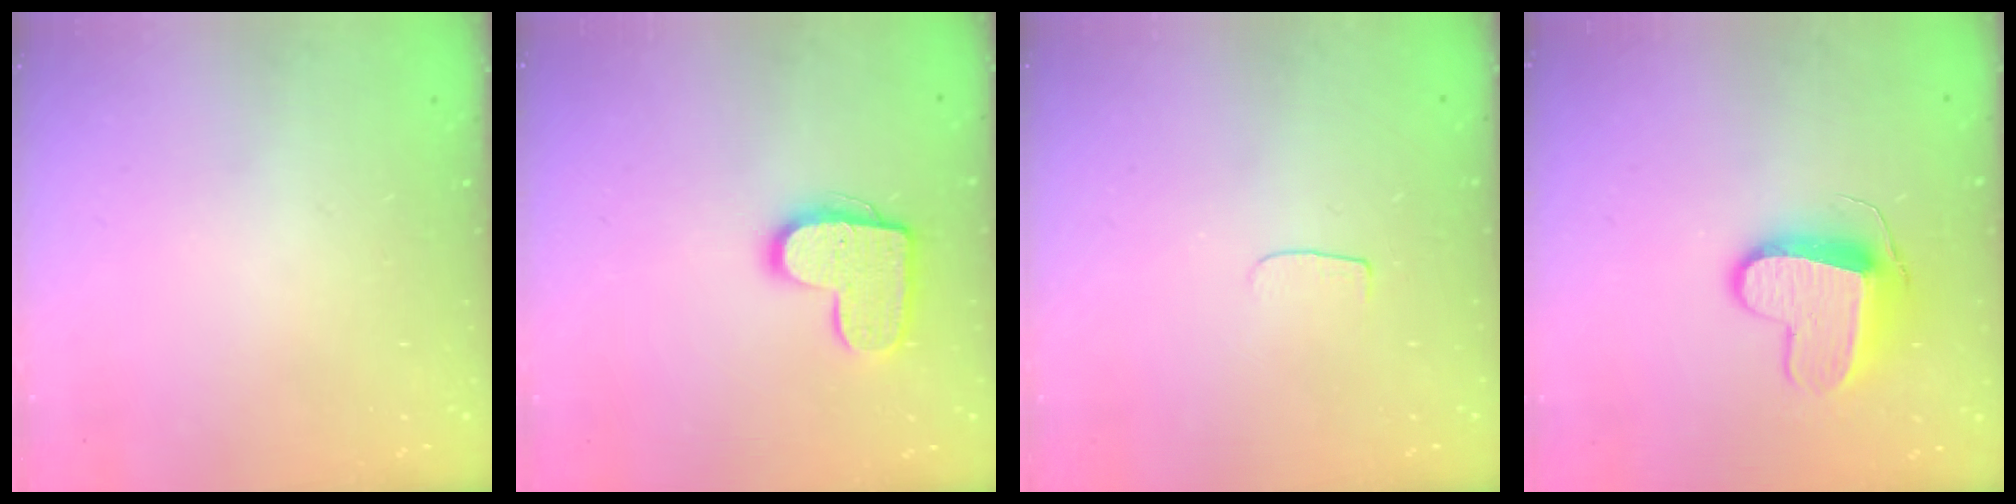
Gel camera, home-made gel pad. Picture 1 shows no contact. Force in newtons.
{"total": 12.8, "press": 12.8, "slide": 0.6}
{"total": 3.3, "press": 3.3, "slide": 0.3}
{"total": 10.6, "press": 10.6, "slide": 0.4}